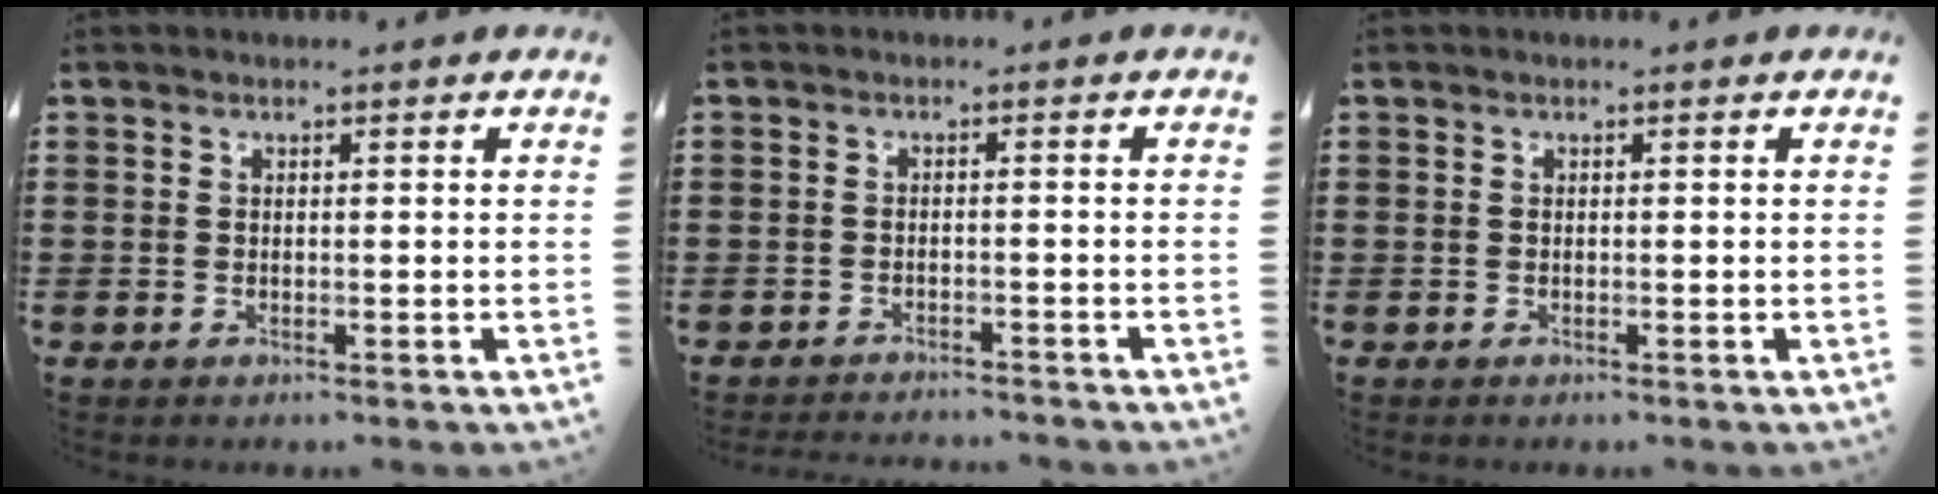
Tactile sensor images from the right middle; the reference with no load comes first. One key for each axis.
{"total": 1.9, "fx": -1.9, "fy": 0.1, "fz": 0.0, "tx": -0.006, "ty": 0.000, "tz": -0.041}
{"total": 0.0}